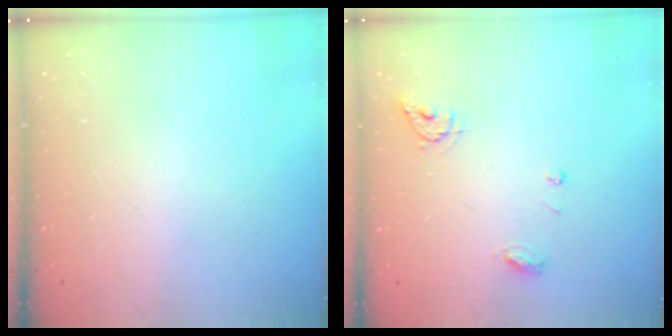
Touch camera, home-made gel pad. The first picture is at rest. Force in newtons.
{"total": 6.2, "press": 6.2, "slide": 0.5}